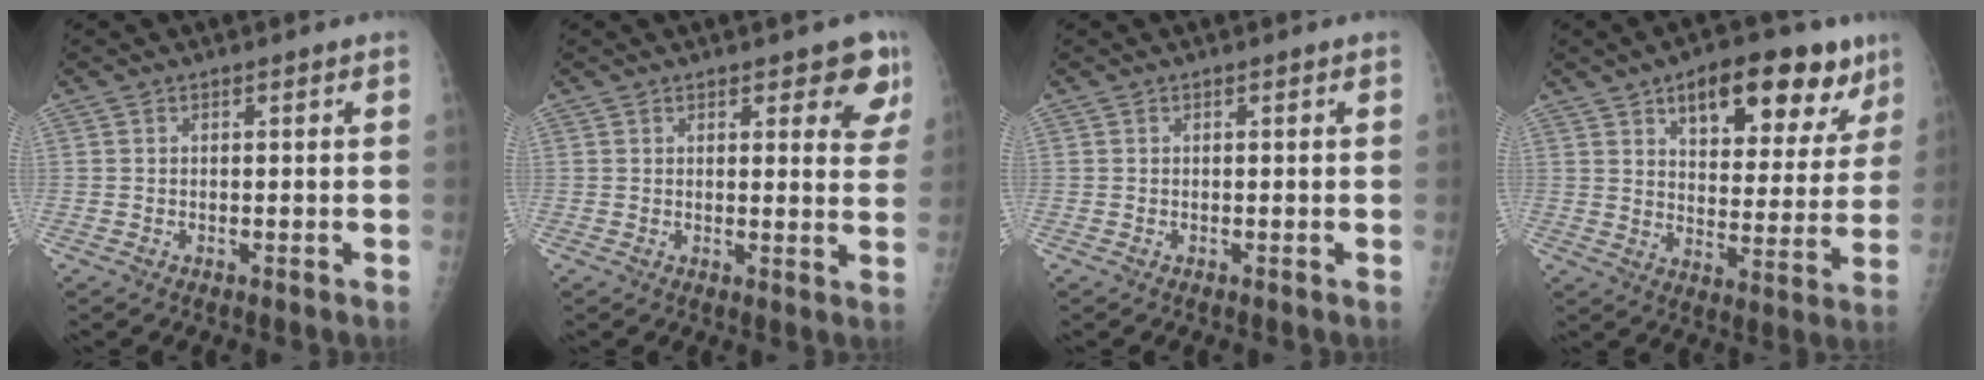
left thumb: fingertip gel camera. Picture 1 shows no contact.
{"total": 6.3, "force": [4.1, 2.7, 3.9], "torque": [-0.006, -0.023, 0.039]}
{"total": 0.0}
{"total": 19.2, "force": [10.9, 9.0, 13.0], "torque": [-0.129, -0.030, 0.159]}